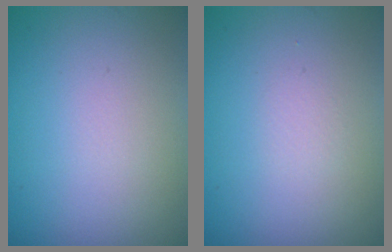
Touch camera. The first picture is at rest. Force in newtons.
{"total": 0.5, "press": 0.5, "slide": 0.1}